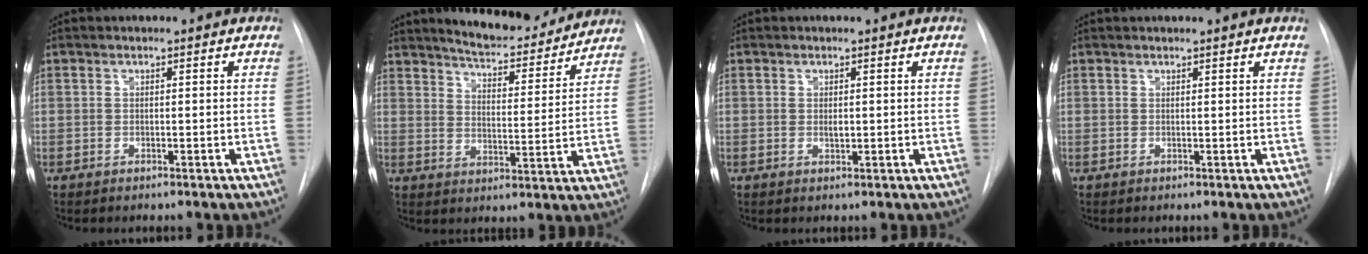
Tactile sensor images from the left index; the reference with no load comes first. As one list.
[{"total": 13.8, "force": [12.9, 2.8, 4.3], "torque": [-0.052, -0.021, 0.173]}, {"total": 0.8, "force": [0.2, 0.4, 0.7], "torque": [-0.011, -0.002, 0.005]}, {"total": 1.4, "force": [1.3, -0.4, 0.4], "torque": [-0.012, 0.006, 0.025]}]